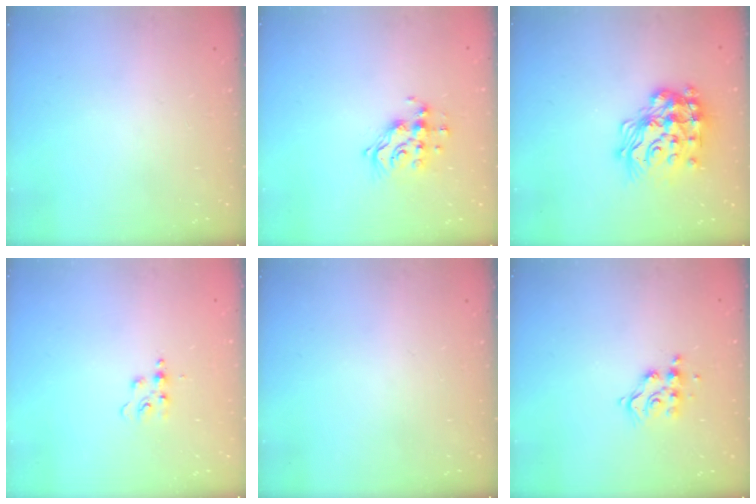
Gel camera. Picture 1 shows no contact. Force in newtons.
{"total": 12.0, "press": 11.9, "slide": 1.1}
{"total": 22.7, "press": 22.7, "slide": 1.7}
{"total": 4.8, "press": 4.8, "slide": 0.5}
{"total": 0.0}
{"total": 9.8, "press": 9.8, "slide": 0.7}